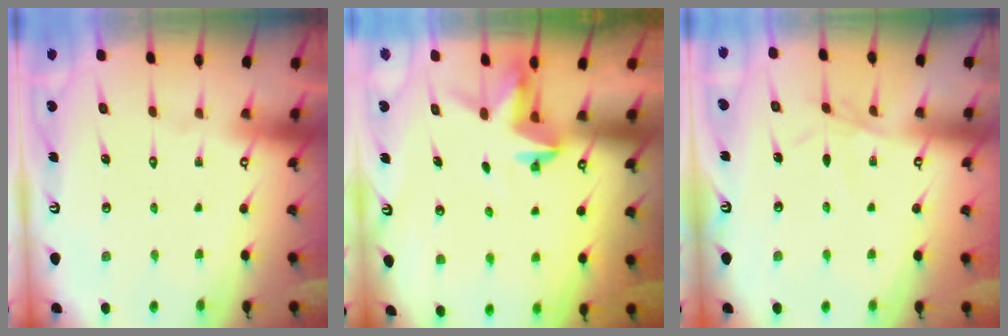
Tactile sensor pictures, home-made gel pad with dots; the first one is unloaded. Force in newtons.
{"total": 3.6, "press": 3.6, "slide": 0.3}
{"total": 2.5, "press": 2.5, "slide": 0.6}